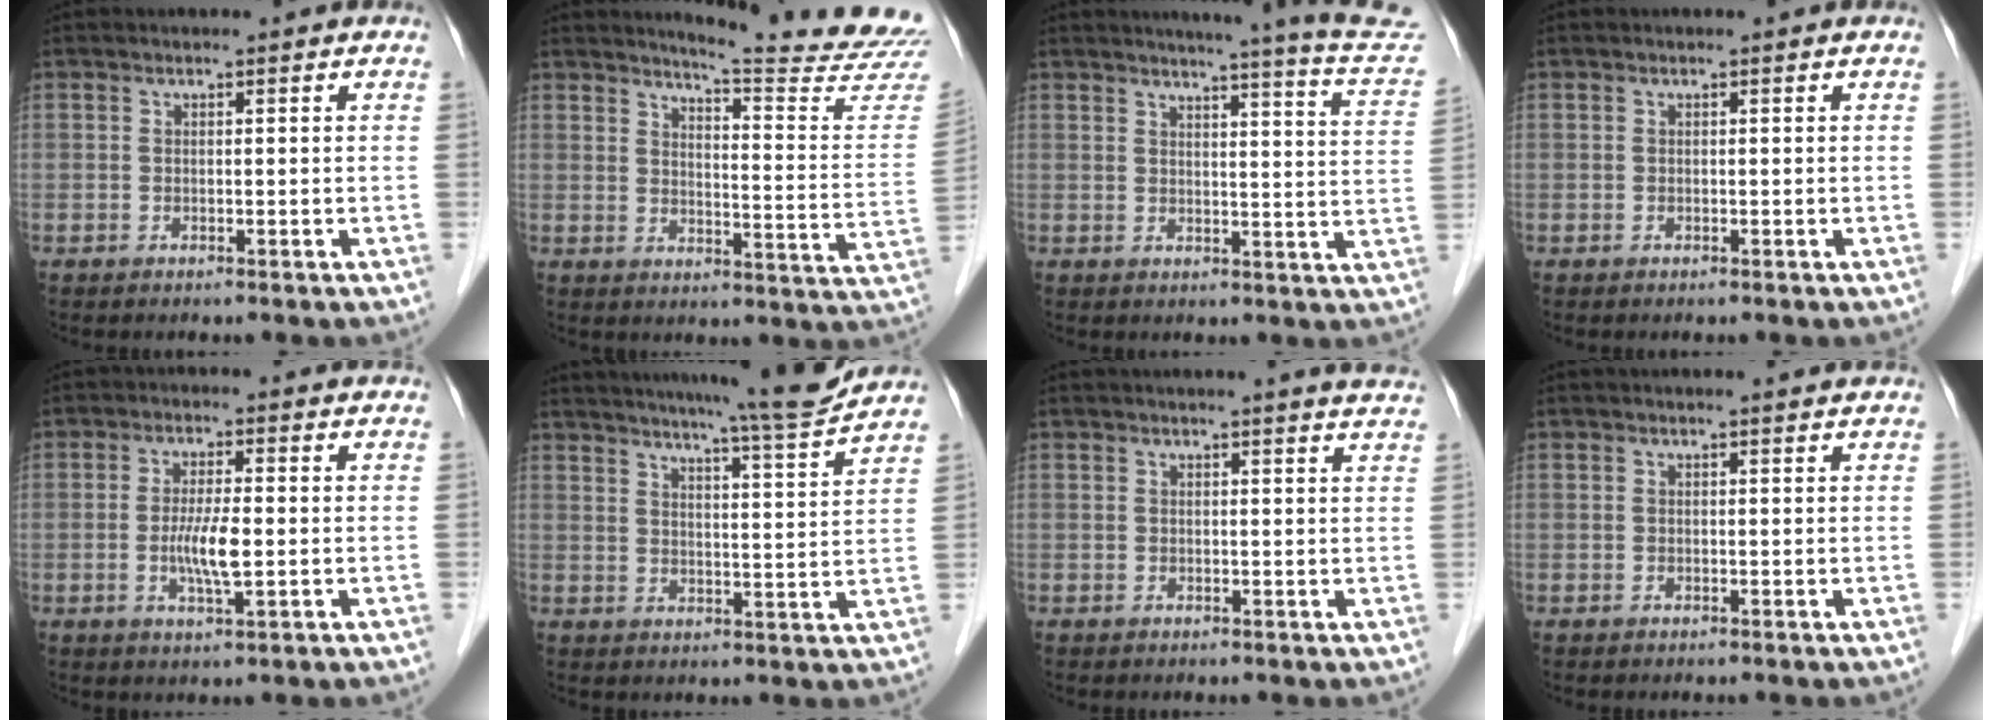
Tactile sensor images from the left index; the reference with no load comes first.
{"total": 18.1, "force": [17.5, -1.1, 4.5], "torque": [-0.063, -0.136, 0.195]}
{"total": 17.6, "force": [16.6, -0.9, 5.8], "torque": [-0.074, -0.089, 0.173]}
{"total": 0.0}
{"total": 5.2, "force": [-0.7, 0.6, 5.1], "torque": [-0.103, -0.010, -0.012]}
{"total": 13.6, "force": [12.4, -1.2, 5.5], "torque": [-0.091, -0.027, 0.165]}
{"total": 7.3, "force": [6.7, -0.2, 2.7], "torque": [-0.033, 0.001, 0.055]}
{"total": 1.3, "force": [1.2, -0.1, 0.4], "torque": [-0.011, 0.001, 0.016]}